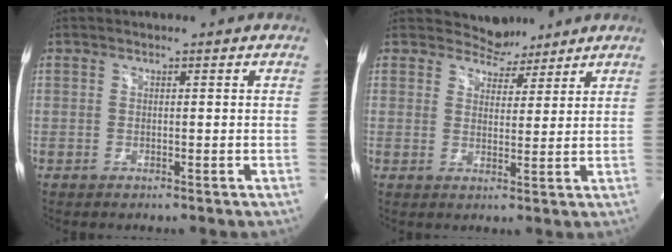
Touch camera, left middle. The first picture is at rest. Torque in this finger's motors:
{"motor_torque": [-0.15, -0.17, -0.07, -0.01]}